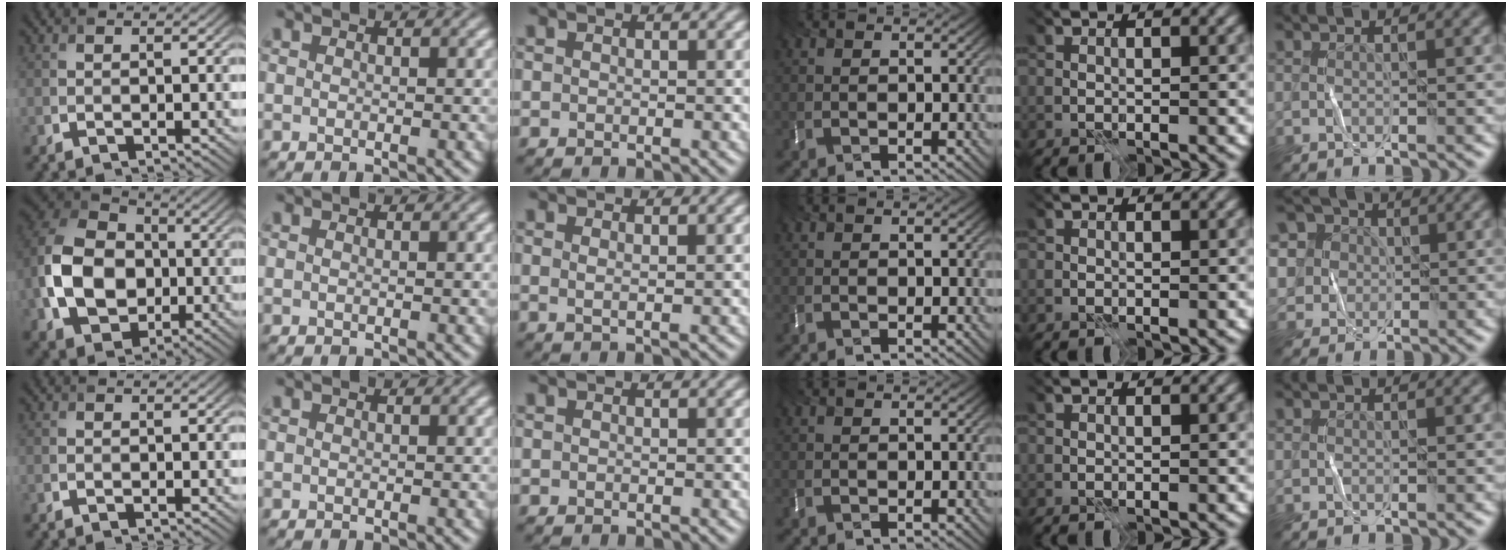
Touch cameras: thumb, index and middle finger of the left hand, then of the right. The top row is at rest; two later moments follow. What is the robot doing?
{"motion": "fold", "object": "bubble wrap"}